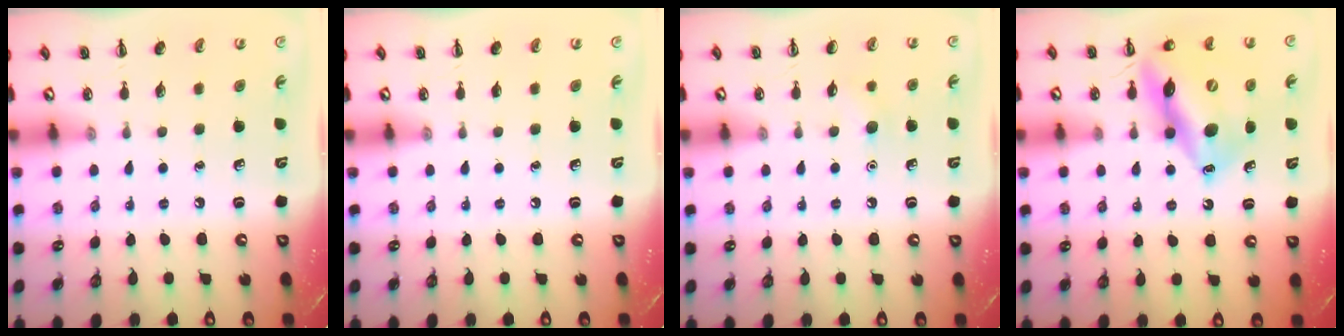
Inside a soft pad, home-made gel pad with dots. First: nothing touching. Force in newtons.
{"total": 0.0}
{"total": 5.2, "press": 5.0, "slide": 1.6}
{"total": 16.9, "press": 16.5, "slide": 3.6}